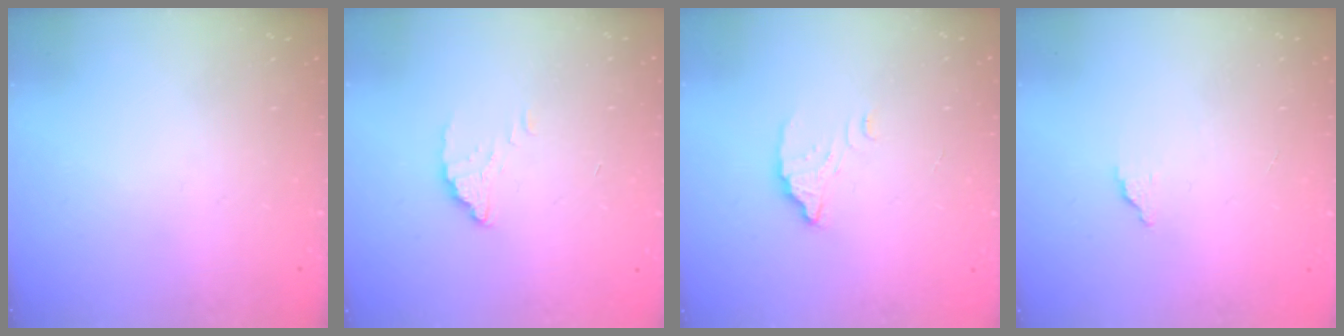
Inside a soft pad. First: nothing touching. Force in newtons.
{"total": 2.1, "press": 2.1, "slide": 0.2}
{"total": 2.8, "press": 2.8, "slide": 0.2}
{"total": 1.7, "press": 1.7, "slide": 0.1}